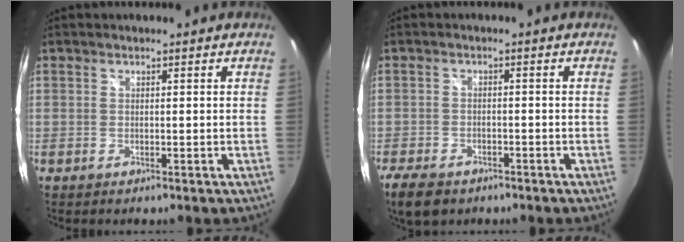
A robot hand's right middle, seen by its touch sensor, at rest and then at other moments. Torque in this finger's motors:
{"motor_torque": [0.53, -0.45, 0.10, 0.04]}